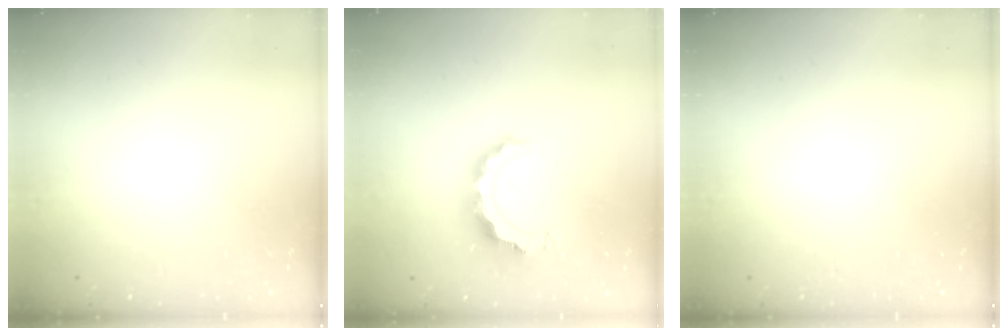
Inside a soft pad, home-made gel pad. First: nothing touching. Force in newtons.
{"total": 11.3, "press": 11.3, "slide": 1.0}
{"total": 0.0}